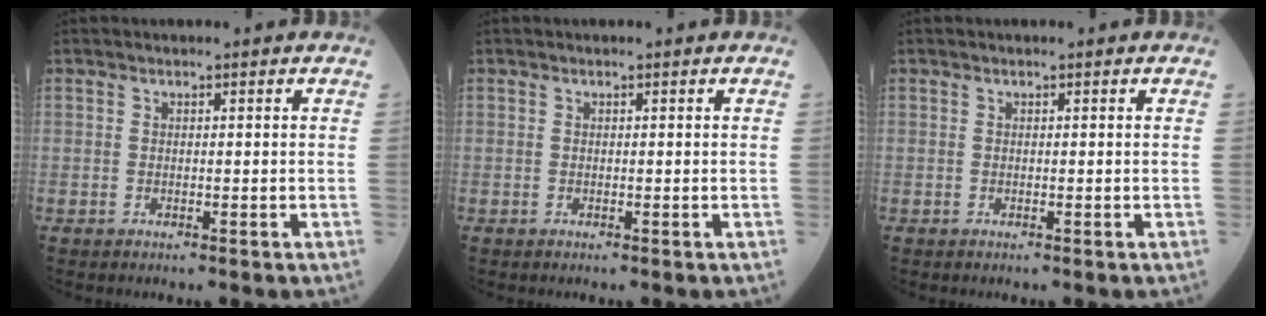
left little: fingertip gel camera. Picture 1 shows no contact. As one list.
[{"total": 0.0}, {"total": 0.0}]